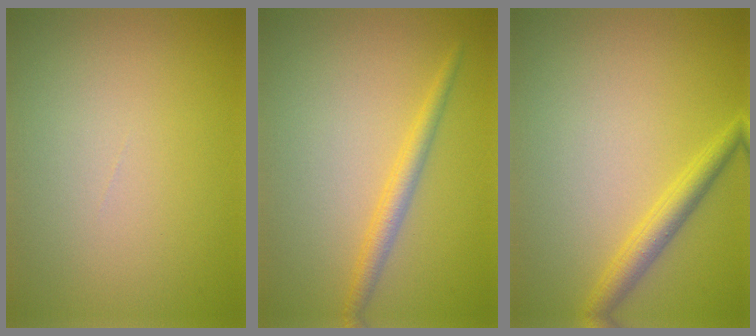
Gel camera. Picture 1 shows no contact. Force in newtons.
{"total": 2.0, "press": 2.0, "slide": 0.1}
{"total": 2.6, "press": 2.5, "slide": 0.1}